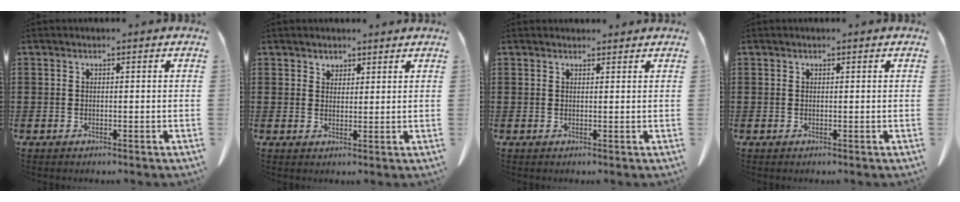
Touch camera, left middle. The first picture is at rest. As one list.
[{"total": 2.1, "force": [1.9, 1.0, -0.1], "torque": [-0.004, 0.005, 0.037]}, {"total": 1.0, "force": [1.0, 0.3, 0.1], "torque": [-0.005, 0.001, 0.019]}, {"total": 0.0}]